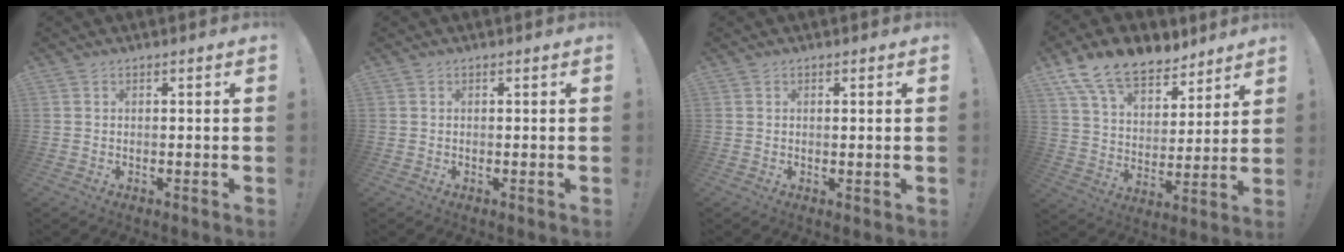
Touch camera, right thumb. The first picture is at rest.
{"total": 0.0}
{"total": 0.9, "force": [0.5, 0.2, 0.7], "torque": [-0.001, -0.005, 0.005]}
{"total": 15.6, "force": [11.4, 8.3, 6.7], "torque": [-0.123, -0.074, 0.212]}